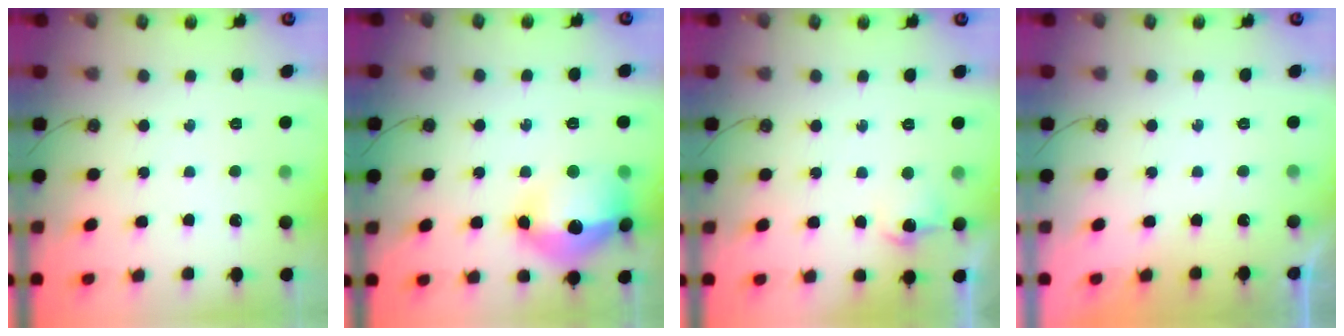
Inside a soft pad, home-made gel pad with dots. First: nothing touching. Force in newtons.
{"total": 18.6, "press": 18.5, "slide": 1.6}
{"total": 7.4, "press": 7.4, "slide": 0.7}
{"total": 0.0}